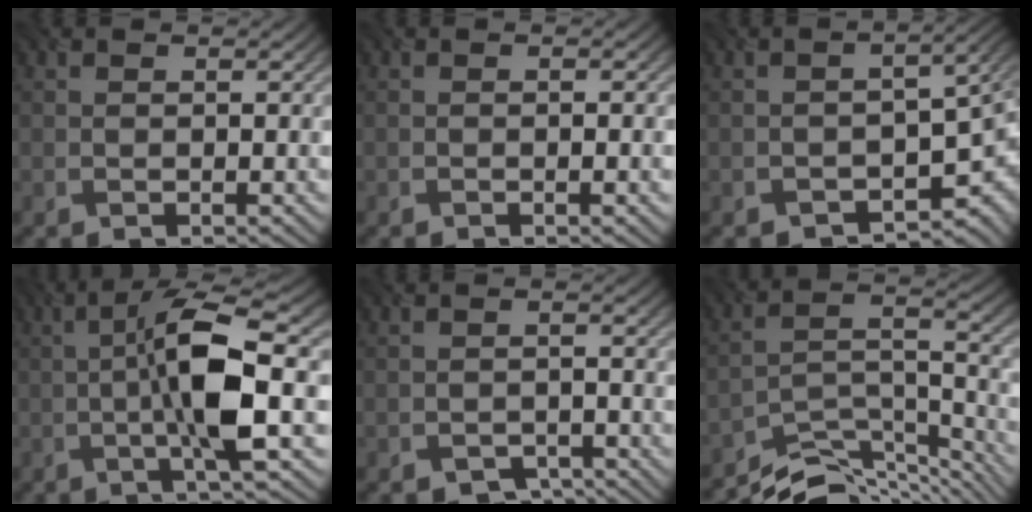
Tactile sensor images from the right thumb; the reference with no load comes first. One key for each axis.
{"total": 1.4, "fx": -0.4, "fy": 0.3, "fz": 1.3, "tx": -0.019, "ty": 0.000, "tz": -0.006}
{"total": 7.2, "fx": -3.0, "fy": 4.0, "fz": 5.2, "tx": -0.052, "ty": -0.025, "tz": -0.039}
{"total": 9.2, "fx": -1.1, "fy": 1.5, "fz": 9.0, "tx": -0.154, "ty": 0.020, "tz": -0.031}
{"total": 2.8, "fx": -2.4, "fy": 1.1, "fz": 0.9, "tx": -0.012, "ty": 0.001, "tz": -0.037}
{"total": 10.2, "fx": -8.4, "fy": 2.9, "fz": 5.0, "tx": -0.087, "ty": -0.009, "tz": -0.152}